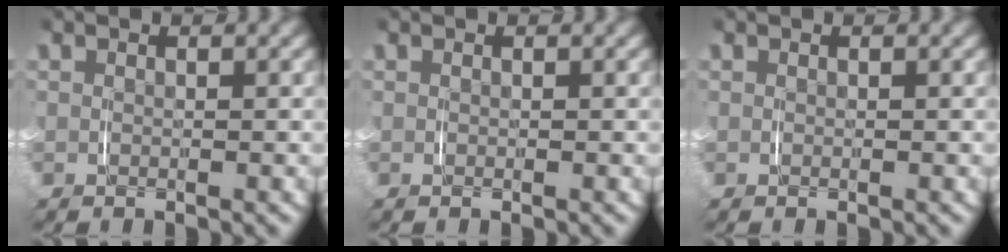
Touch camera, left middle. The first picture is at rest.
{"total": 0.0}
{"total": 0.0}